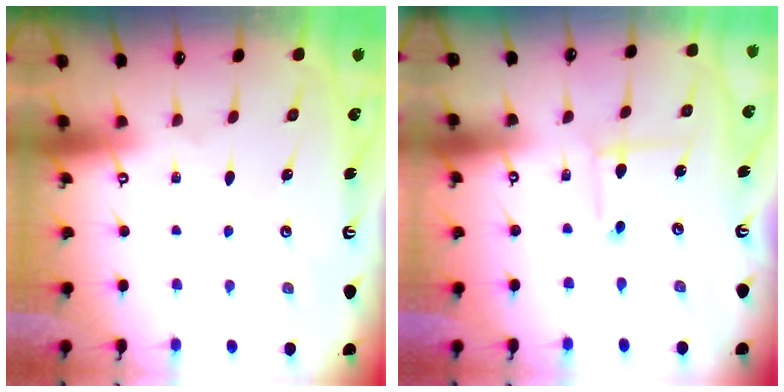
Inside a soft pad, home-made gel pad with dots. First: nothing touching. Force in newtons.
{"total": 2.4, "press": 2.4, "slide": 0.2}